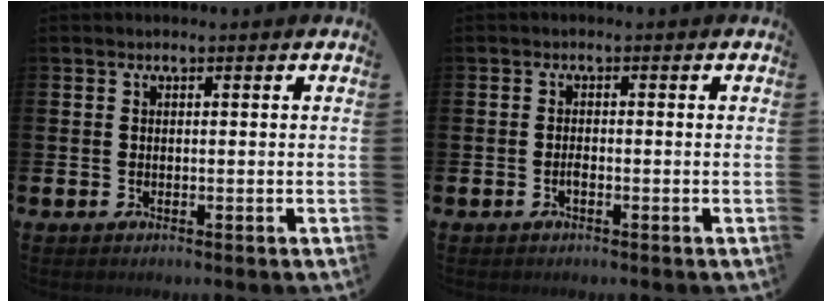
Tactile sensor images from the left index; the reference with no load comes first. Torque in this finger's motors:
{"motor_torque": [0.05, 0.03, 0.00, 0.04]}